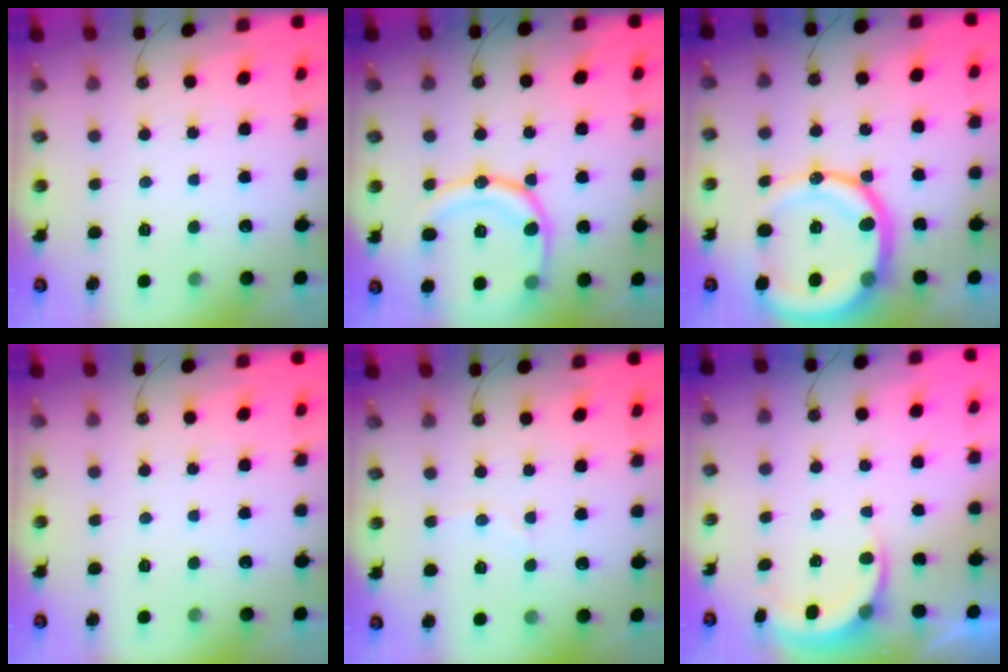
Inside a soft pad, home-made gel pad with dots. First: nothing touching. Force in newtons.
{"total": 17.2, "press": 17.1, "slide": 2.0}
{"total": 21.2, "press": 21.0, "slide": 3.0}
{"total": 0.0}
{"total": 5.5, "press": 5.5, "slide": 0.6}
{"total": 5.7, "press": 5.4, "slide": 1.6}